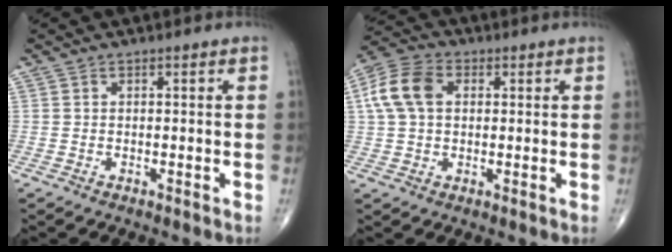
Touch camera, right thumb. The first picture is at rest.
{"total": 9.6, "force": [2.0, 6.5, 6.8], "torque": [-0.139, 0.022, 0.032]}